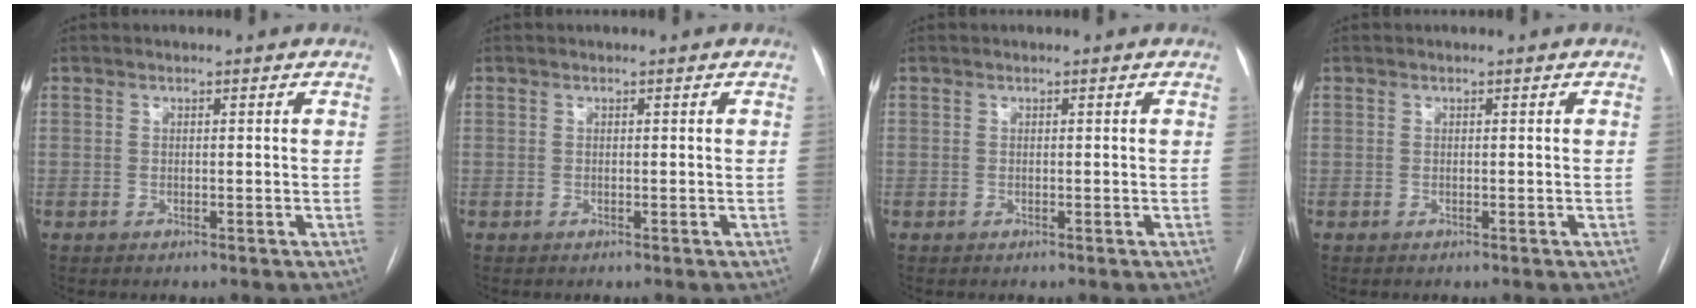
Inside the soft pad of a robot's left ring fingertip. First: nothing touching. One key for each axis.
{"total": 0.0}
{"total": 0.0}
{"total": 0.0}